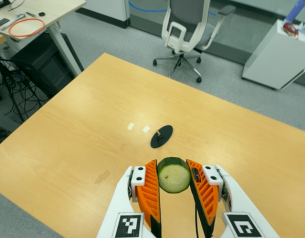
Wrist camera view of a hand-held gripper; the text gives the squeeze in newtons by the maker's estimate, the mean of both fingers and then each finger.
{"total": 11.6, "left": 13.2, "right": 9.9}